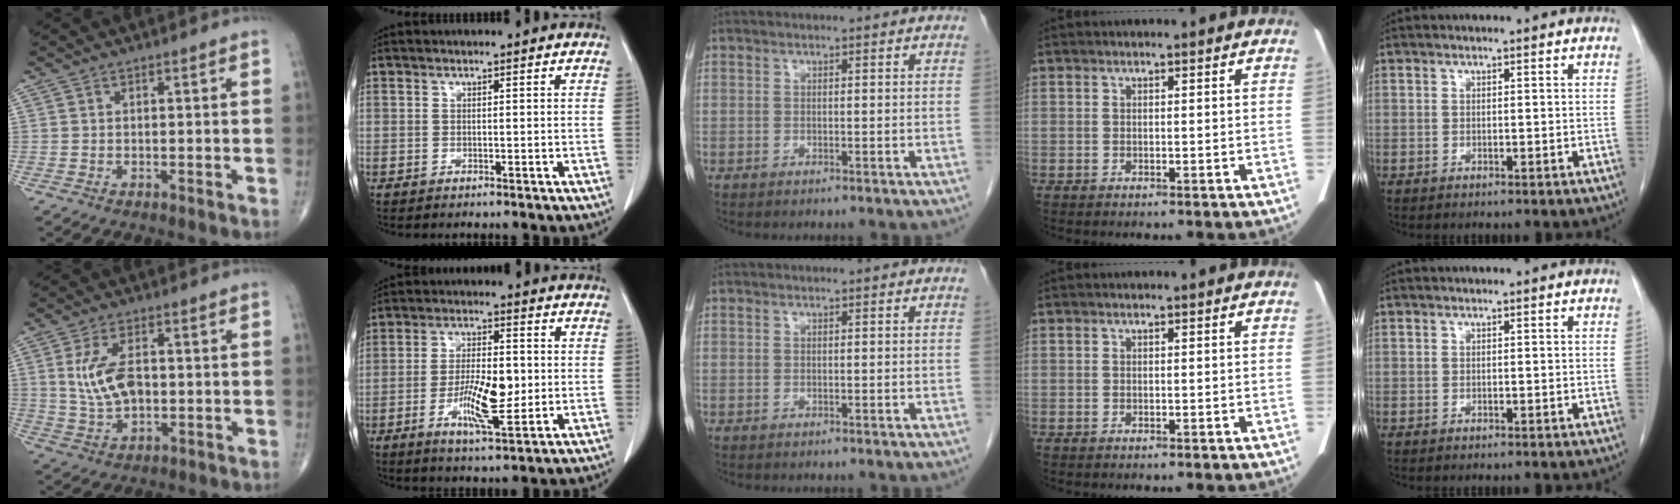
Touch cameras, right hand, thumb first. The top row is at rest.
{"thumb": {"total": 8.9, "force": [0.8, 4.8, 7.4], "torque": [-0.141, -0.002, 0.021]}, "index": {"total": 9.0, "force": [-1.6, 2.3, 8.5], "torque": [-0.157, -0.006, -0.026]}}